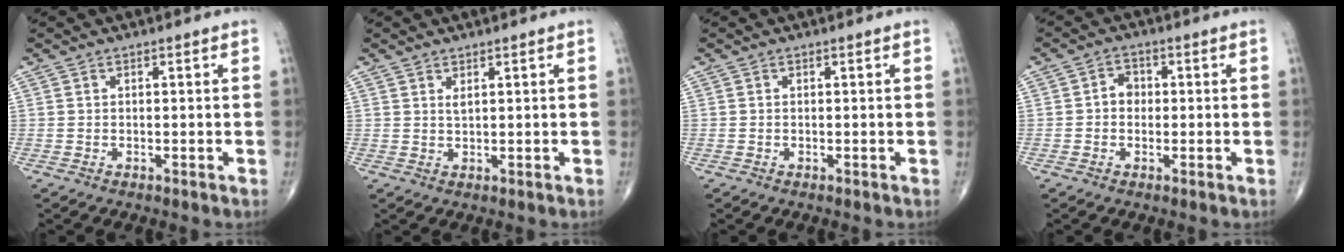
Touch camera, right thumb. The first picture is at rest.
{"total": 1.2, "force": [0.8, 0.4, 0.8], "torque": [-0.010, -0.006, 0.016]}
{"total": 0.0}
{"total": 3.1, "force": [-0.1, 2.6, 1.7], "torque": [-0.012, 0.013, -0.010]}